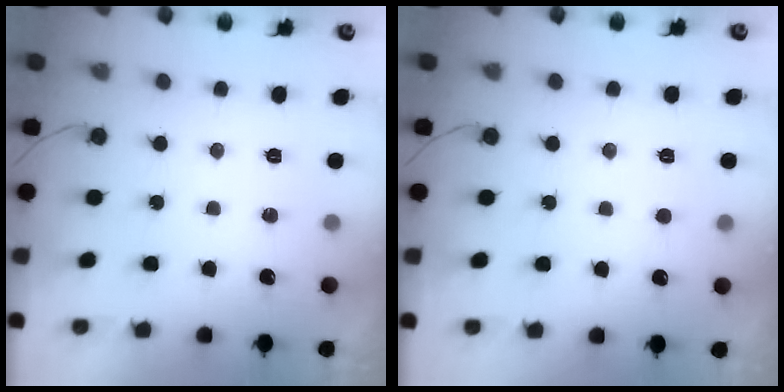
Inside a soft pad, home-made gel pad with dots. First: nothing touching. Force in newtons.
{"total": 2.5, "press": 2.4, "slide": 0.3}